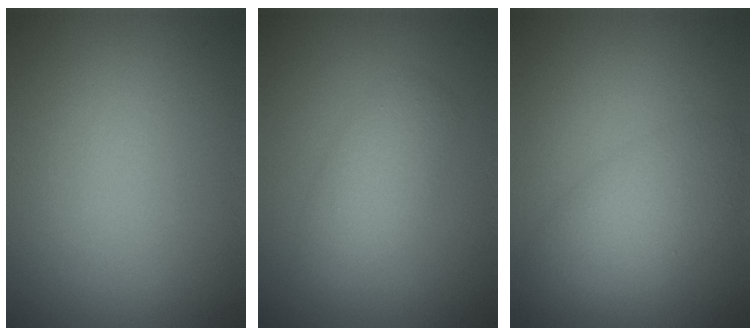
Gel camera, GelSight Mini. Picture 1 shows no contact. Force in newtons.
{"total": 2.9, "press": 2.9, "slide": 0.0}
{"total": 4.7, "press": 4.7, "slide": 0.1}